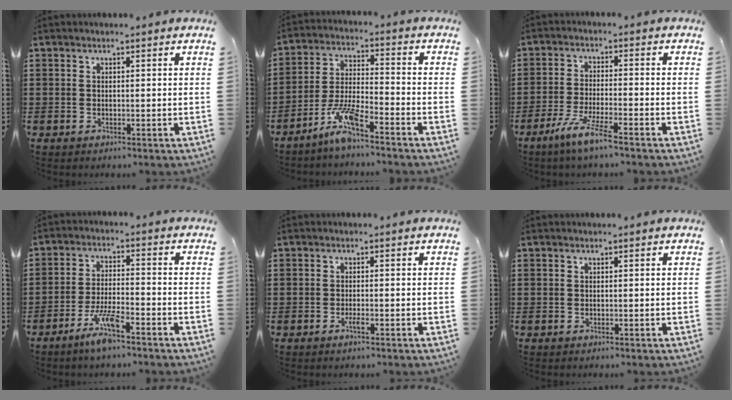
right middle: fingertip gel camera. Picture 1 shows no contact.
{"total": 7.3, "force": [-5.6, 0.7, 4.6], "torque": [-0.110, -0.012, -0.110]}
{"total": 5.8, "force": [-4.3, 0.1, 3.9], "torque": [-0.089, -0.014, -0.082]}
{"total": 6.3, "force": [-4.4, 0.9, 4.4], "torque": [-0.099, -0.006, -0.083]}
{"total": 1.4, "force": [-0.8, 0.1, 1.1], "torque": [-0.022, -0.006, -0.012]}
{"total": 0.0}